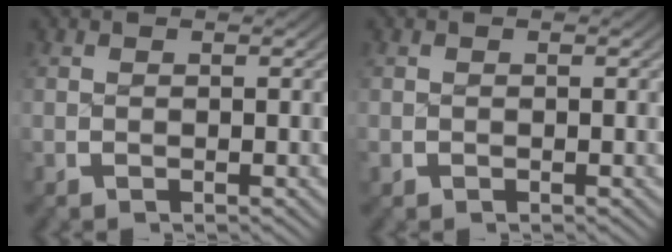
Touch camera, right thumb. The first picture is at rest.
{"total": 0.5, "force": [-0.2, 0.5, 0.1], "torque": [-0.006, -0.004, -0.004]}